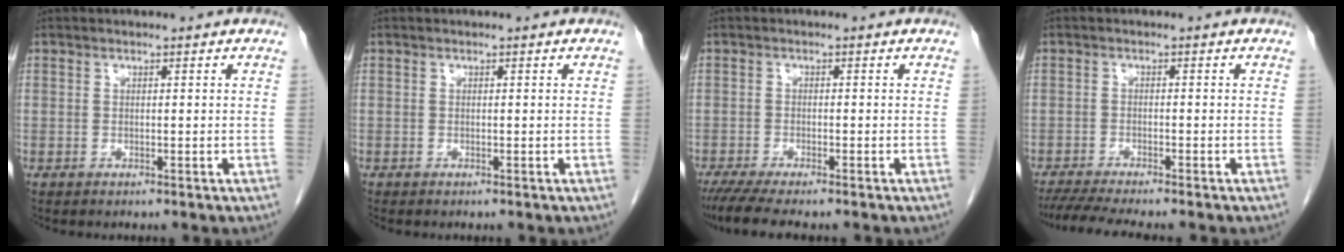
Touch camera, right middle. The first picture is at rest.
{"total": 0.0}
{"total": 6.6, "force": [-5.5, 0.5, 3.7], "torque": [-0.057, -0.016, -0.090]}
{"total": 7.5, "force": [-6.6, -0.1, 3.7], "torque": [-0.057, -0.016, -0.107]}